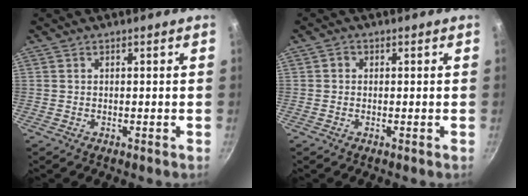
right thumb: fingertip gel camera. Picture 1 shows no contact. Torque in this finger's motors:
{"motor_torque": [-0.03, 0.19, 0.35, 0.08, -0.05]}